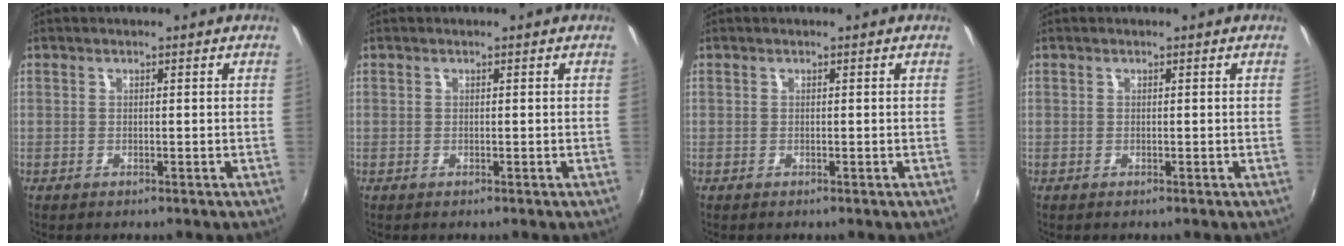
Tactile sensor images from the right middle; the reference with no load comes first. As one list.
[{"total": 0.0}, {"total": 0.0}, {"total": 0.0}]